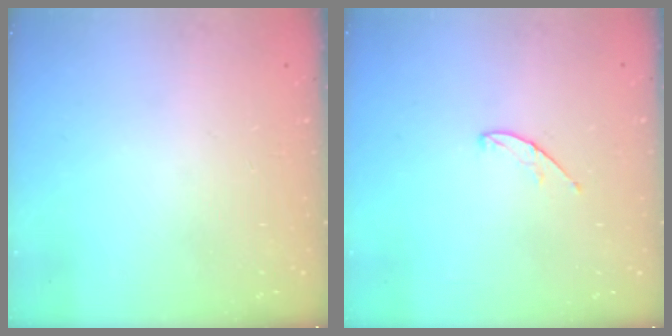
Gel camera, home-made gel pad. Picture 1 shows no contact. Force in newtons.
{"total": 4.4, "press": 4.3, "slide": 0.3}